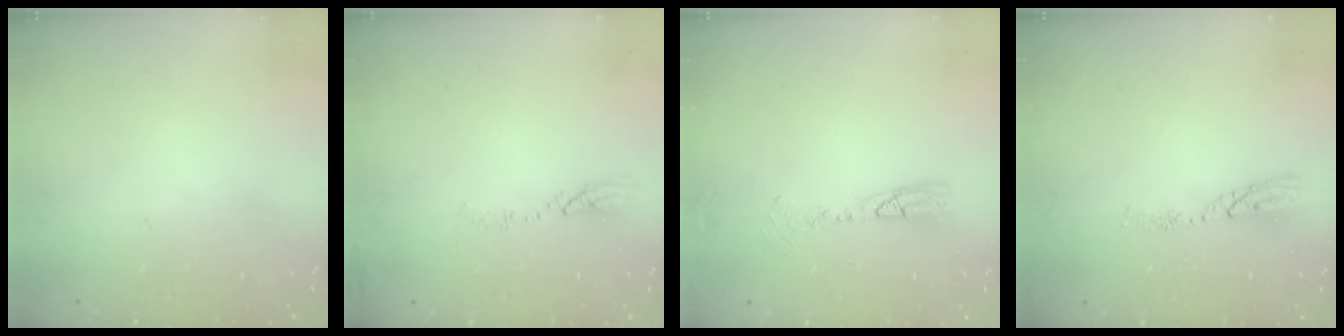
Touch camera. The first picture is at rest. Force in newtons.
{"total": 5.3, "press": 5.3, "slide": 0.3}
{"total": 7.8, "press": 7.5, "slide": 2.2}
{"total": 6.3, "press": 6.3, "slide": 0.5}